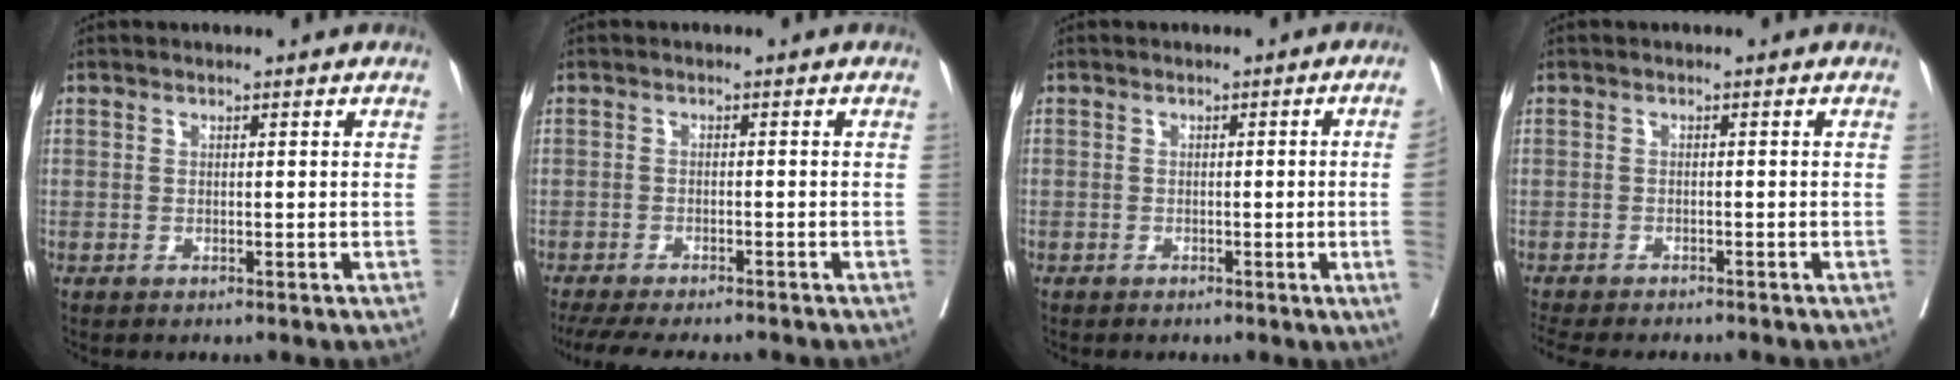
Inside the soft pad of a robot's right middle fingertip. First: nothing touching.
{"total": 12.3, "force": [-10.7, 2.6, 5.3], "torque": [-0.097, -0.014, -0.146]}
{"total": 4.4, "force": [-0.7, -1.7, 4.0], "torque": [-0.045, -0.008, -0.009]}
{"total": 8.7, "force": [-7.7, 1.9, 3.6], "torque": [-0.058, -0.011, -0.111]}